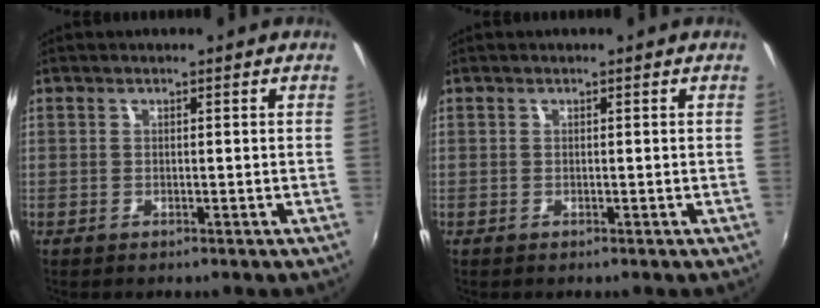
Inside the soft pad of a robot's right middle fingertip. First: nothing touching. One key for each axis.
{"total": 0.0}